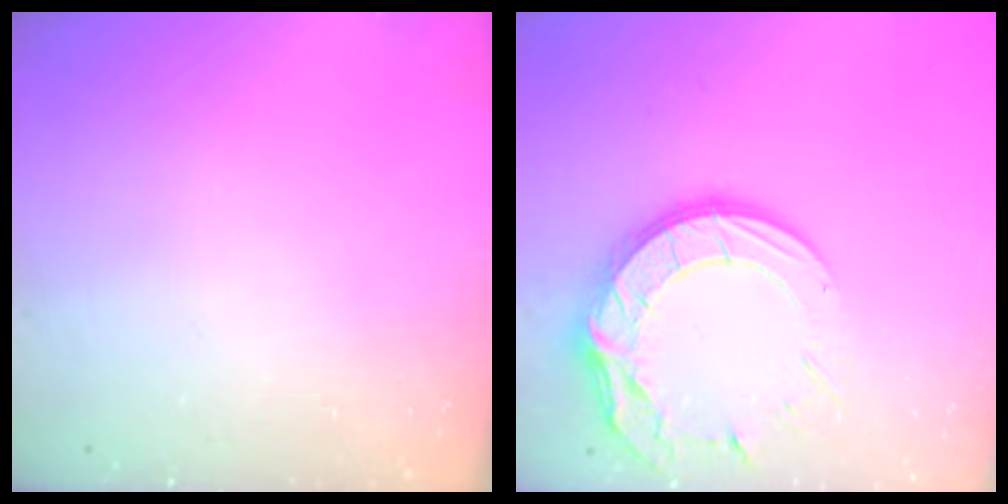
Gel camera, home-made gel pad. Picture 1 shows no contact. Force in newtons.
{"total": 18.1, "press": 18.1, "slide": 1.3}